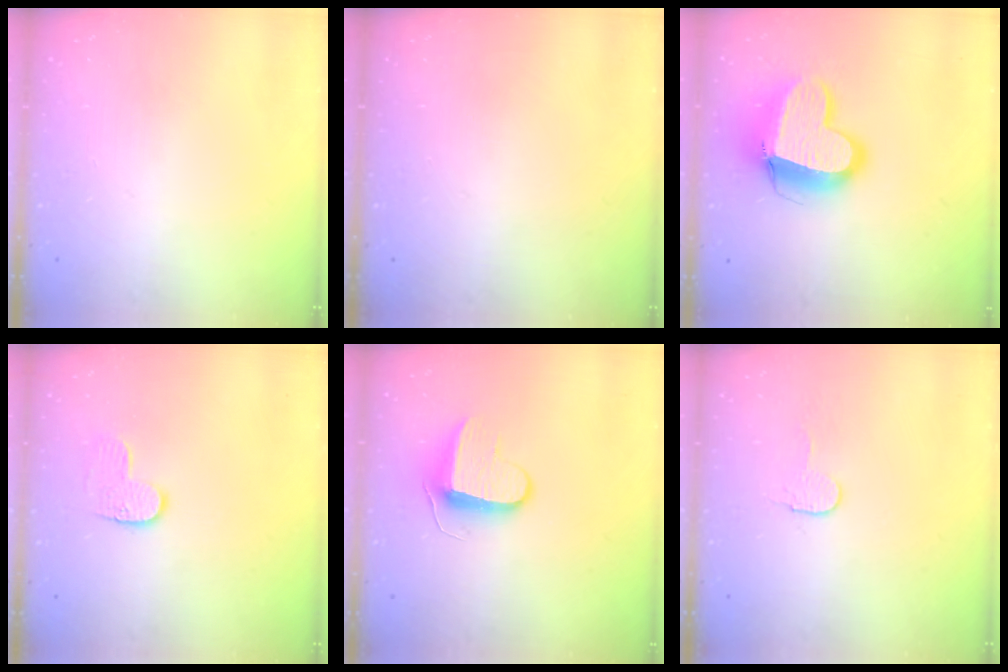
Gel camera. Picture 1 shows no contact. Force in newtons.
{"total": 0.0}
{"total": 16.2, "press": 16.0, "slide": 2.1}
{"total": 6.2, "press": 6.2, "slide": 0.3}
{"total": 9.0, "press": 9.0, "slide": 0.5}
{"total": 3.5, "press": 3.5, "slide": 0.2}